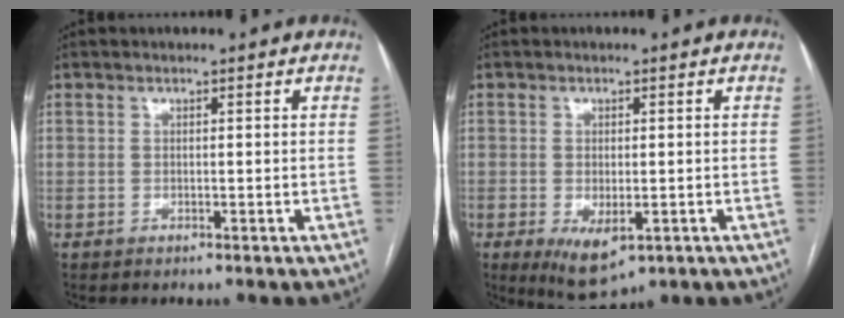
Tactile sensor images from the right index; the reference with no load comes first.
{"total": 7.3, "force": [-2.9, 3.2, 5.8], "torque": [-0.096, -0.018, -0.033]}